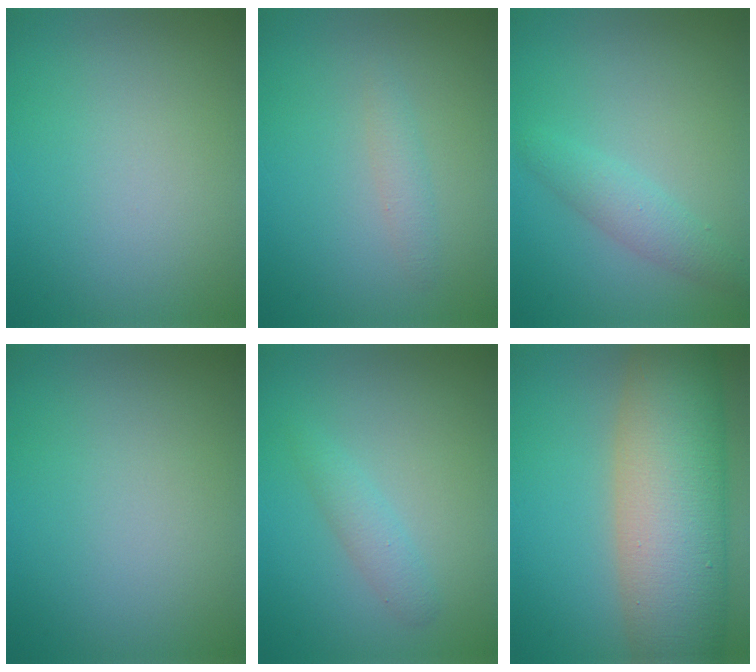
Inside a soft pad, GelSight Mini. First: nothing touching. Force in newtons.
{"total": 1.2, "press": 1.2, "slide": 0.0}
{"total": 2.2, "press": 2.2, "slide": 0.1}
{"total": 0.0}
{"total": 1.6, "press": 1.6, "slide": 0.1}
{"total": 13.1, "press": 13.1, "slide": 0.7}